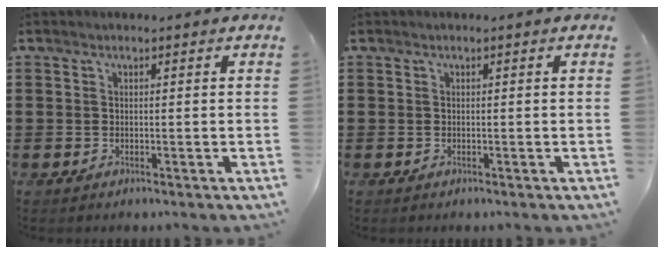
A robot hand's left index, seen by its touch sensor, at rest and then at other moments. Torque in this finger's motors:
{"motor_torque": [0.12, -0.08, 0.06, 0.06]}